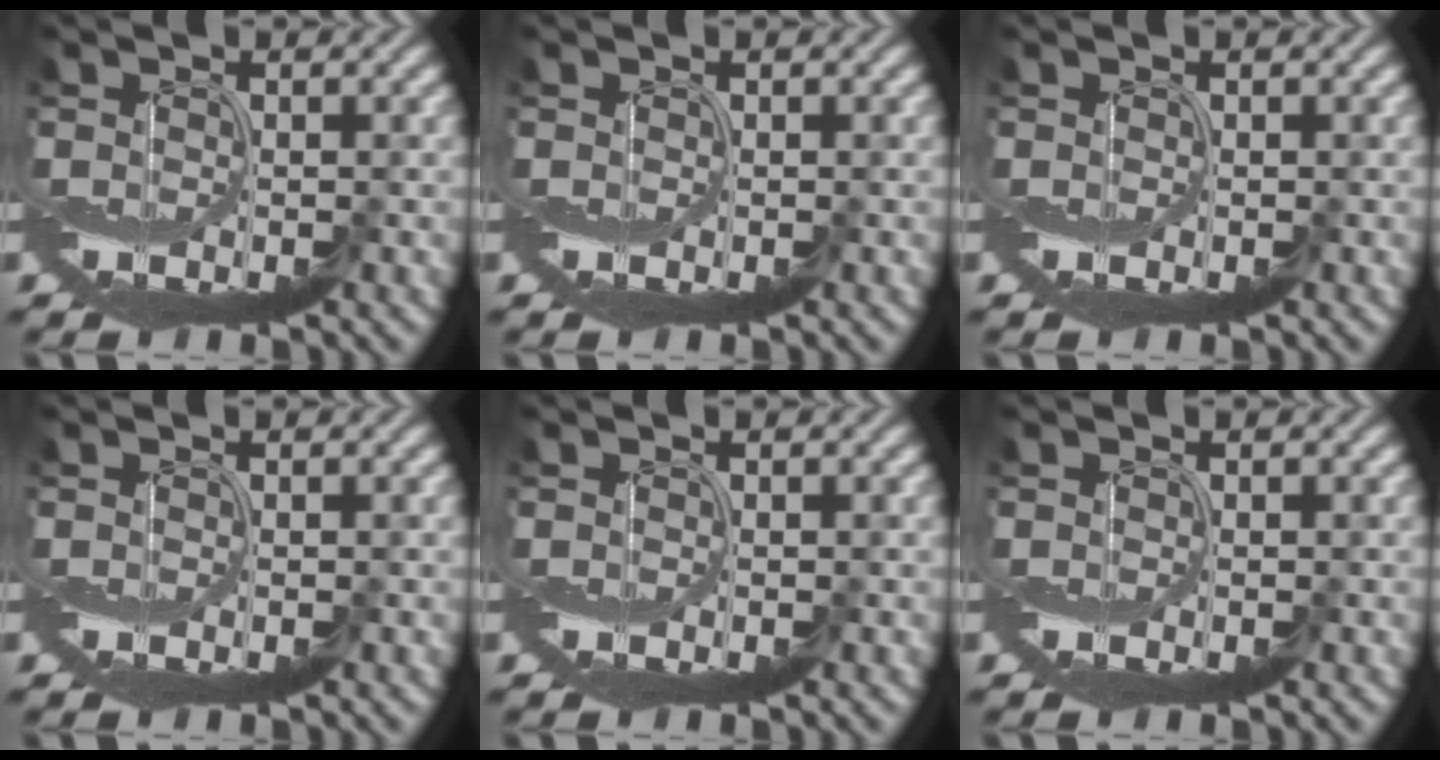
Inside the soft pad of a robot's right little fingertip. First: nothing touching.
{"total": 0.0}
{"total": 0.0}
{"total": 0.0}
{"total": 0.0}
{"total": 0.0}